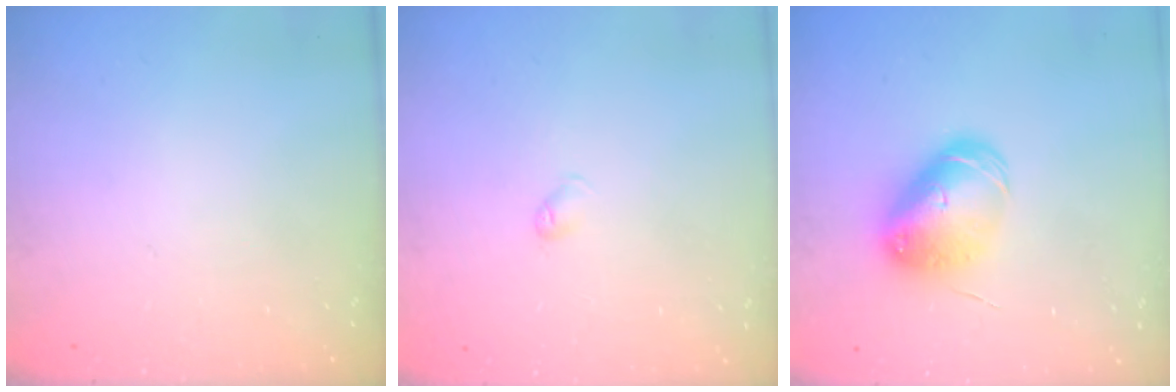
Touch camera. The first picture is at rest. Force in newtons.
{"total": 2.9, "press": 2.8, "slide": 0.5}
{"total": 9.9, "press": 9.8, "slide": 1.4}